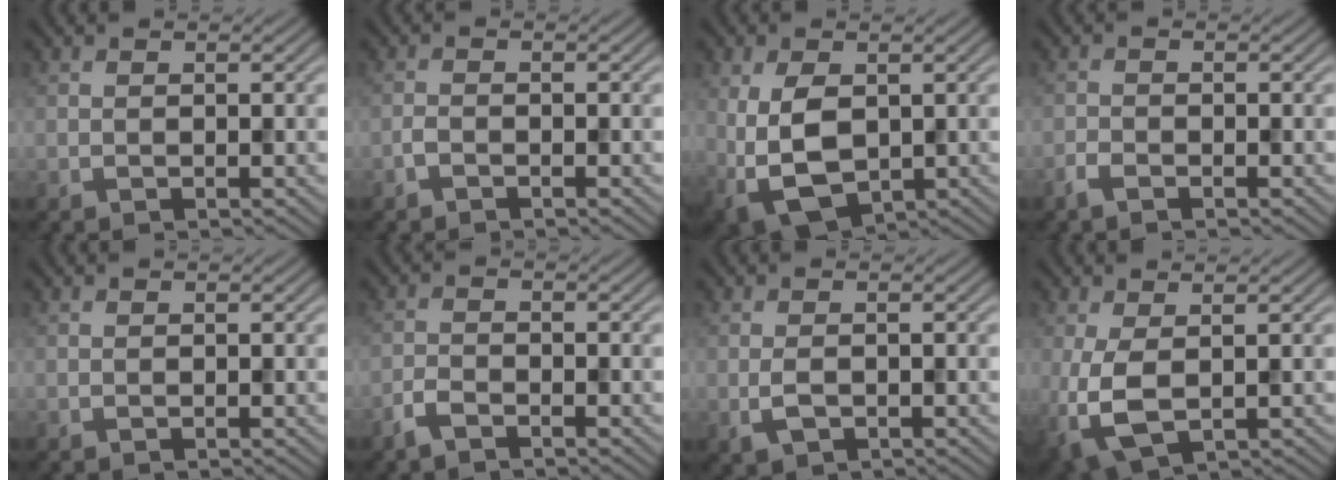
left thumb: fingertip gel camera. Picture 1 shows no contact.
{"total": 1.2, "force": [-0.9, 0.4, 0.6], "torque": [-0.013, 0.002, -0.022]}
{"total": 8.9, "force": [-0.2, 5.5, 6.9], "torque": [-0.172, -0.015, 0.001]}
{"total": 1.5, "force": [-1.2, 0.5, 0.8], "torque": [-0.021, -0.001, -0.030]}
{"total": 0.0}
{"total": 2.3, "force": [-1.8, 0.7, 1.3], "torque": [-0.031, 0.000, -0.045]}
{"total": 1.9, "force": [-0.6, 1.0, 1.5], "torque": [-0.036, -0.004, -0.010]}
{"total": 5.2, "force": [-0.6, 2.7, 4.4], "torque": [-0.116, -0.005, -0.011]}